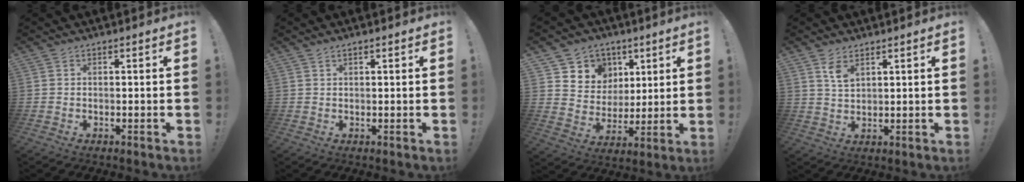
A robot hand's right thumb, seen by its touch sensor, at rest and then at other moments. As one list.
[{"total": 1.1, "force": [0.9, 0.2, 0.6], "torque": [-0.019, 0.003, 0.017]}, {"total": 9.2, "force": [4.2, 8.2, 0.7], "torque": [-0.018, -0.033, 0.094]}, {"total": 4.7, "force": [2.9, 2.1, 3.1], "torque": [-0.048, -0.019, 0.051]}]